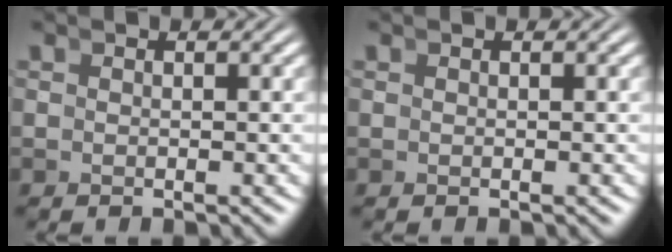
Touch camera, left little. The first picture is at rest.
{"total": 0.6, "force": [0.2, -0.5, -0.1], "torque": [0.007, 0.000, 0.006]}